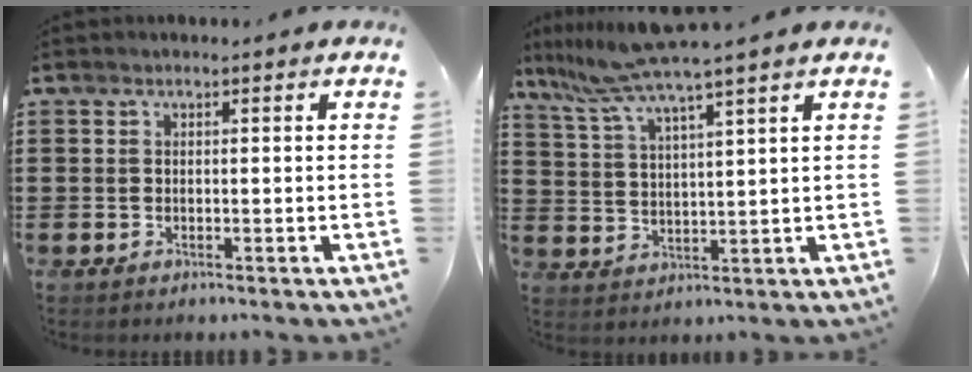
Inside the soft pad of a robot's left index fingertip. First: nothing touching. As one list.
[{"total": 7.5, "force": [6.3, -1.0, 4.0], "torque": [-0.099, -0.033, 0.107]}]